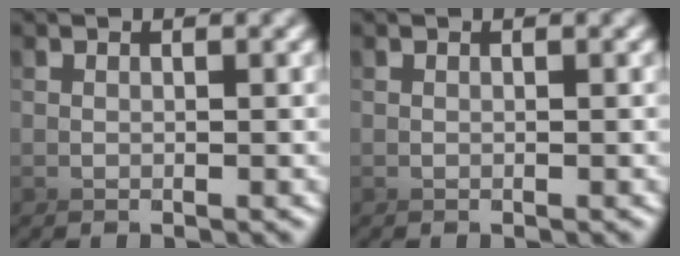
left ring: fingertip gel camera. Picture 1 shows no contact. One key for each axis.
{"total": 0.0}